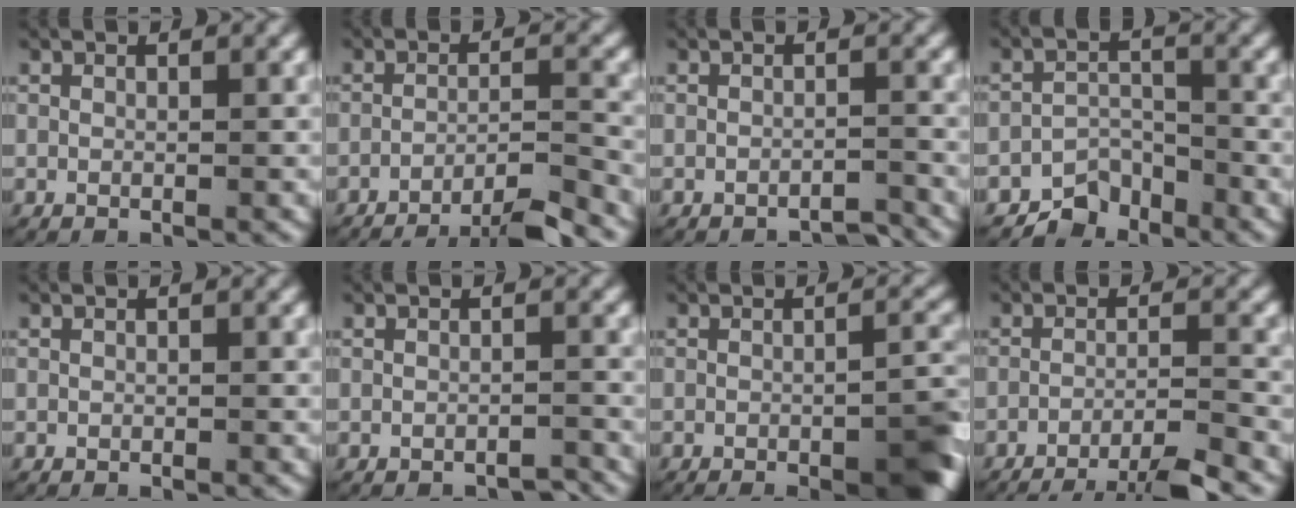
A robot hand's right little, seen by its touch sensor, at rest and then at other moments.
{"total": 9.1, "force": [-8.4, 1.9, 2.9], "torque": [-0.020, -0.024, -0.125]}
{"total": 1.9, "force": [-1.9, 0.2, 0.1], "torque": [0.005, 0.000, -0.033]}
{"total": 4.5, "force": [-3.6, 2.4, 1.2], "torque": [-0.014, -0.013, -0.065]}
{"total": 0.0}
{"total": 1.5, "force": [-1.5, 0.2, 0.0], "torque": [0.002, -0.002, -0.023]}
{"total": 5.8, "force": [-2.9, 2.0, 4.7], "torque": [-0.043, -0.005, -0.045]}
{"total": 8.5, "force": [-7.6, 2.0, 3.2], "torque": [-0.034, -0.021, -0.116]}